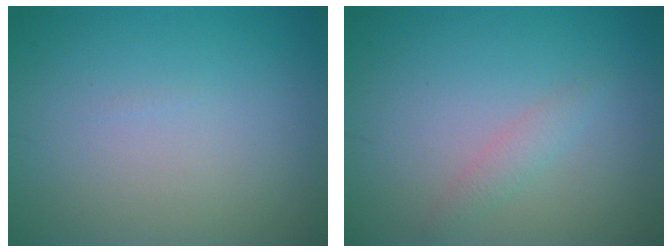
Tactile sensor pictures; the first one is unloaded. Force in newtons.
{"total": 1.3, "press": 1.3, "slide": 0.1}